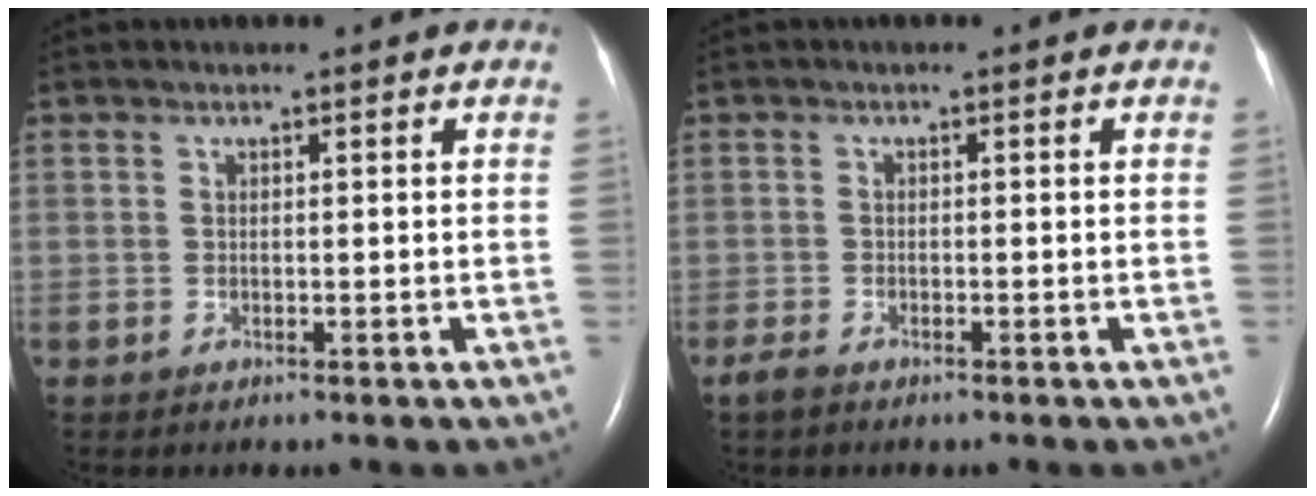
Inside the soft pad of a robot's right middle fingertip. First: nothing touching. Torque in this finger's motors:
{"motor_torque": [0.26, -0.24, 0.00, 0.00]}